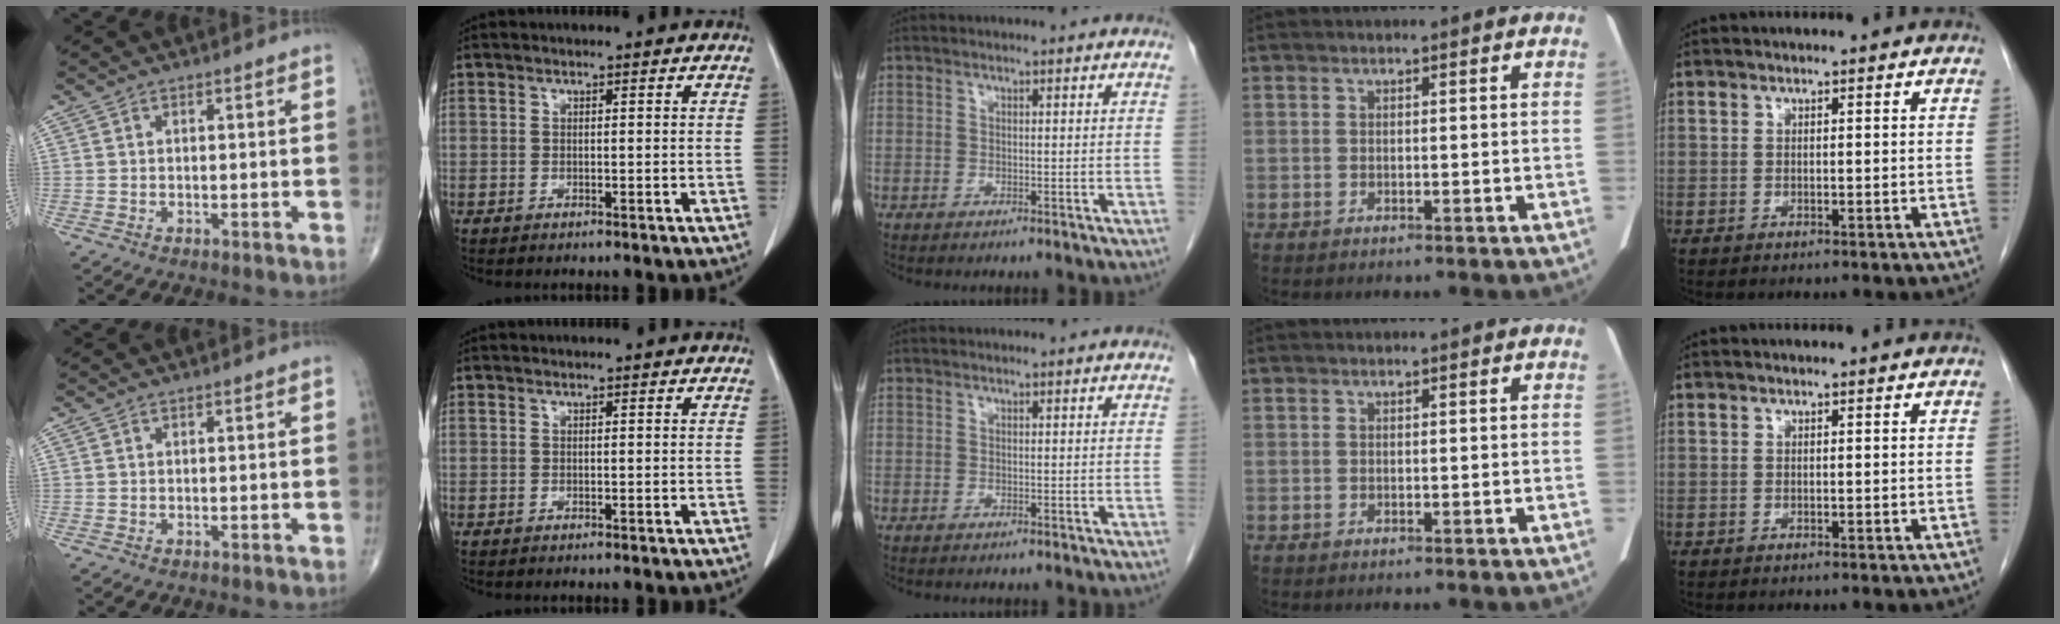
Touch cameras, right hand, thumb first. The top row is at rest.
{}